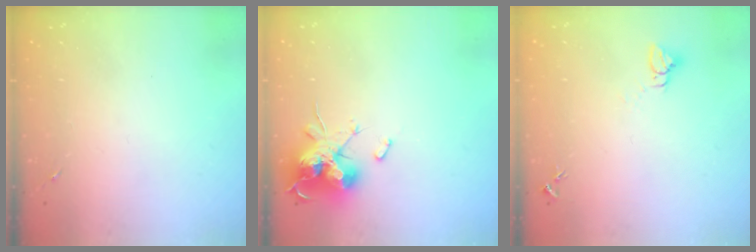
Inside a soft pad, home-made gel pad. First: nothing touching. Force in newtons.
{"total": 16.7, "press": 16.7, "slide": 0.1}
{"total": 2.8, "press": 2.8, "slide": 0.1}